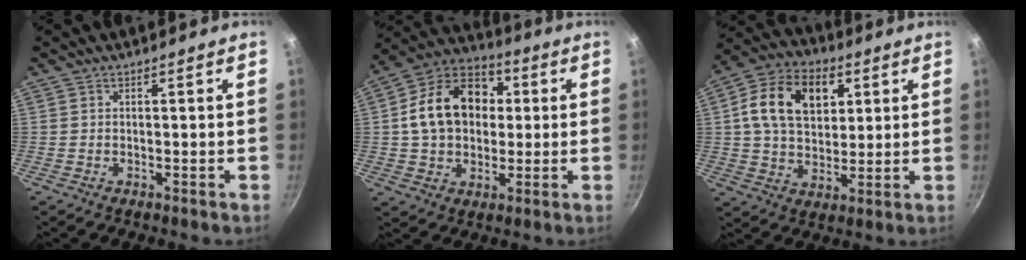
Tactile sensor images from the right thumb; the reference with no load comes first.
{"total": 16.8, "force": [2.0, 12.7, 10.7], "torque": [-0.151, 0.029, 0.021]}
{"total": 15.4, "force": [4.5, 10.6, 10.3], "torque": [-0.154, 0.000, 0.065]}